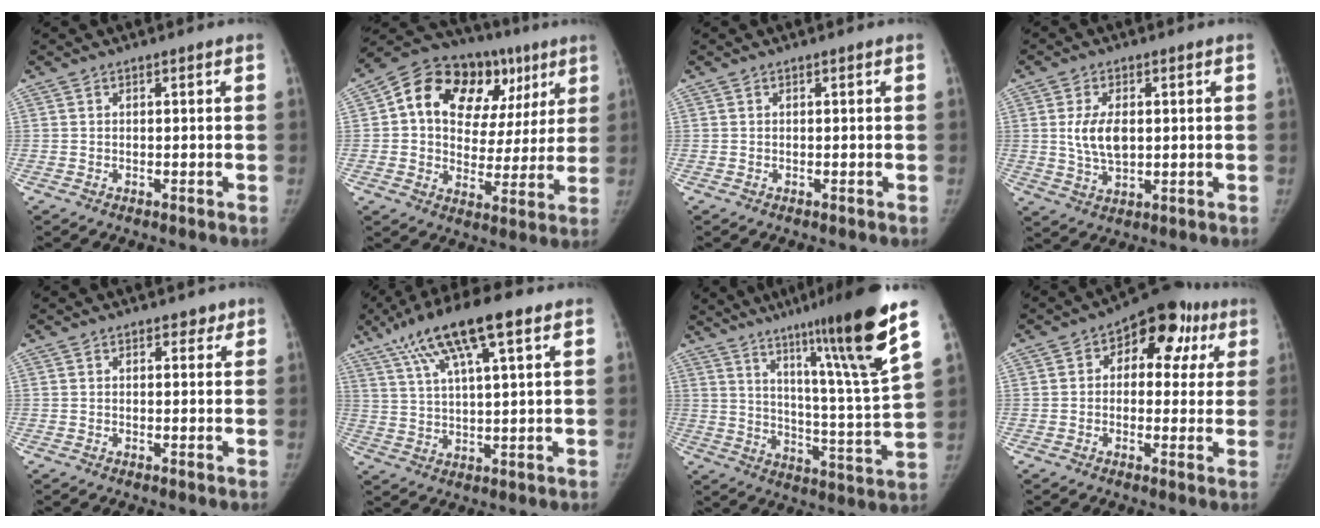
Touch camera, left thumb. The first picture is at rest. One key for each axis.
{"total": 22.6, "fx": 8.5, "fy": 15.4, "fz": 14.3, "tx": -0.160, "ty": 0.036, "tz": 0.131}
{"total": 0.0}
{"total": 7.2, "fx": 0.8, "fy": 4.1, "fz": 5.9, "tx": -0.108, "ty": -0.004, "tz": 0.020}
{"total": 1.9, "fx": 1.3, "fy": 1.1, "fz": 0.8, "tx": 0.007, "ty": -0.005, "tz": 0.012}
{"total": 15.7, "fx": 8.5, "fy": 3.8, "fz": 12.7, "tx": -0.220, "ty": -0.001, "tz": 0.151}
{"total": 22.1, "fx": 13.6, "fy": 0.9, "fz": 17.4, "tx": -0.237, "ty": -0.060, "tz": 0.209}
{"total": 13.7, "fx": 4.5, "fy": 8.8, "fz": 9.5, "tx": -0.068, "ty": 0.023, "tz": 0.054}